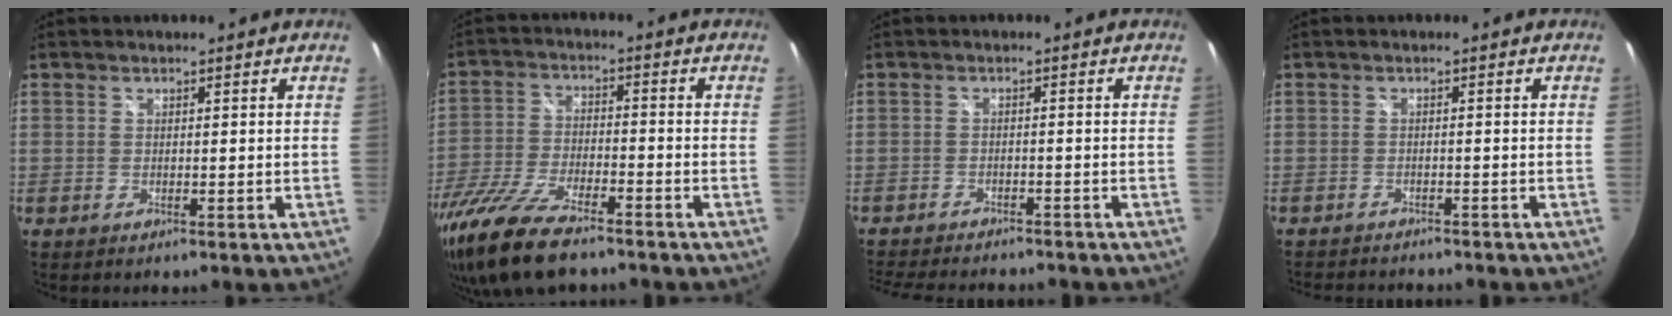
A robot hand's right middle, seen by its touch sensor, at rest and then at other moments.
{"total": 17.2, "force": [-13.0, 4.8, 10.2], "torque": [-0.223, -0.044, -0.242]}
{"total": 10.9, "force": [-9.7, 2.9, 4.0], "torque": [-0.098, -0.013, -0.148]}
{"total": 6.1, "force": [-5.7, 1.5, 1.7], "torque": [-0.045, -0.011, -0.083]}